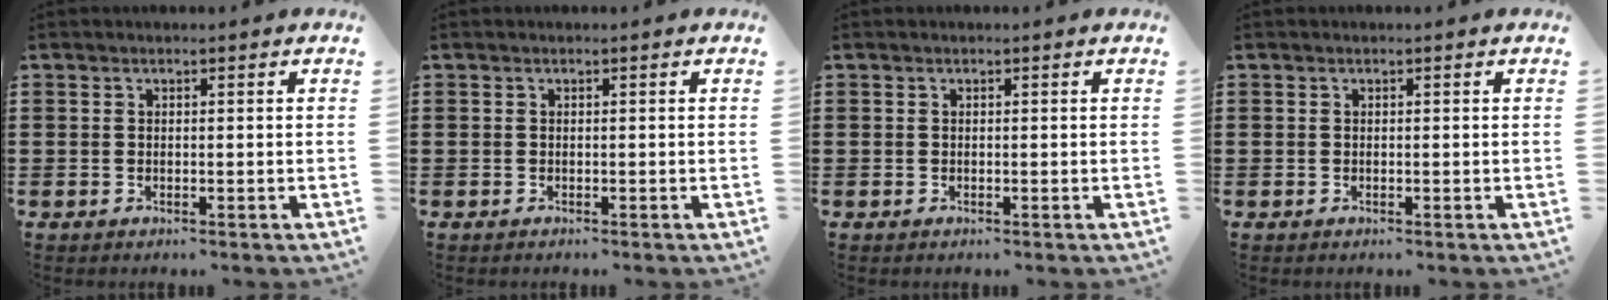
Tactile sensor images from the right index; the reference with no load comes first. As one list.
[{"total": 0.0}, {"total": 0.0}, {"total": 0.0}]